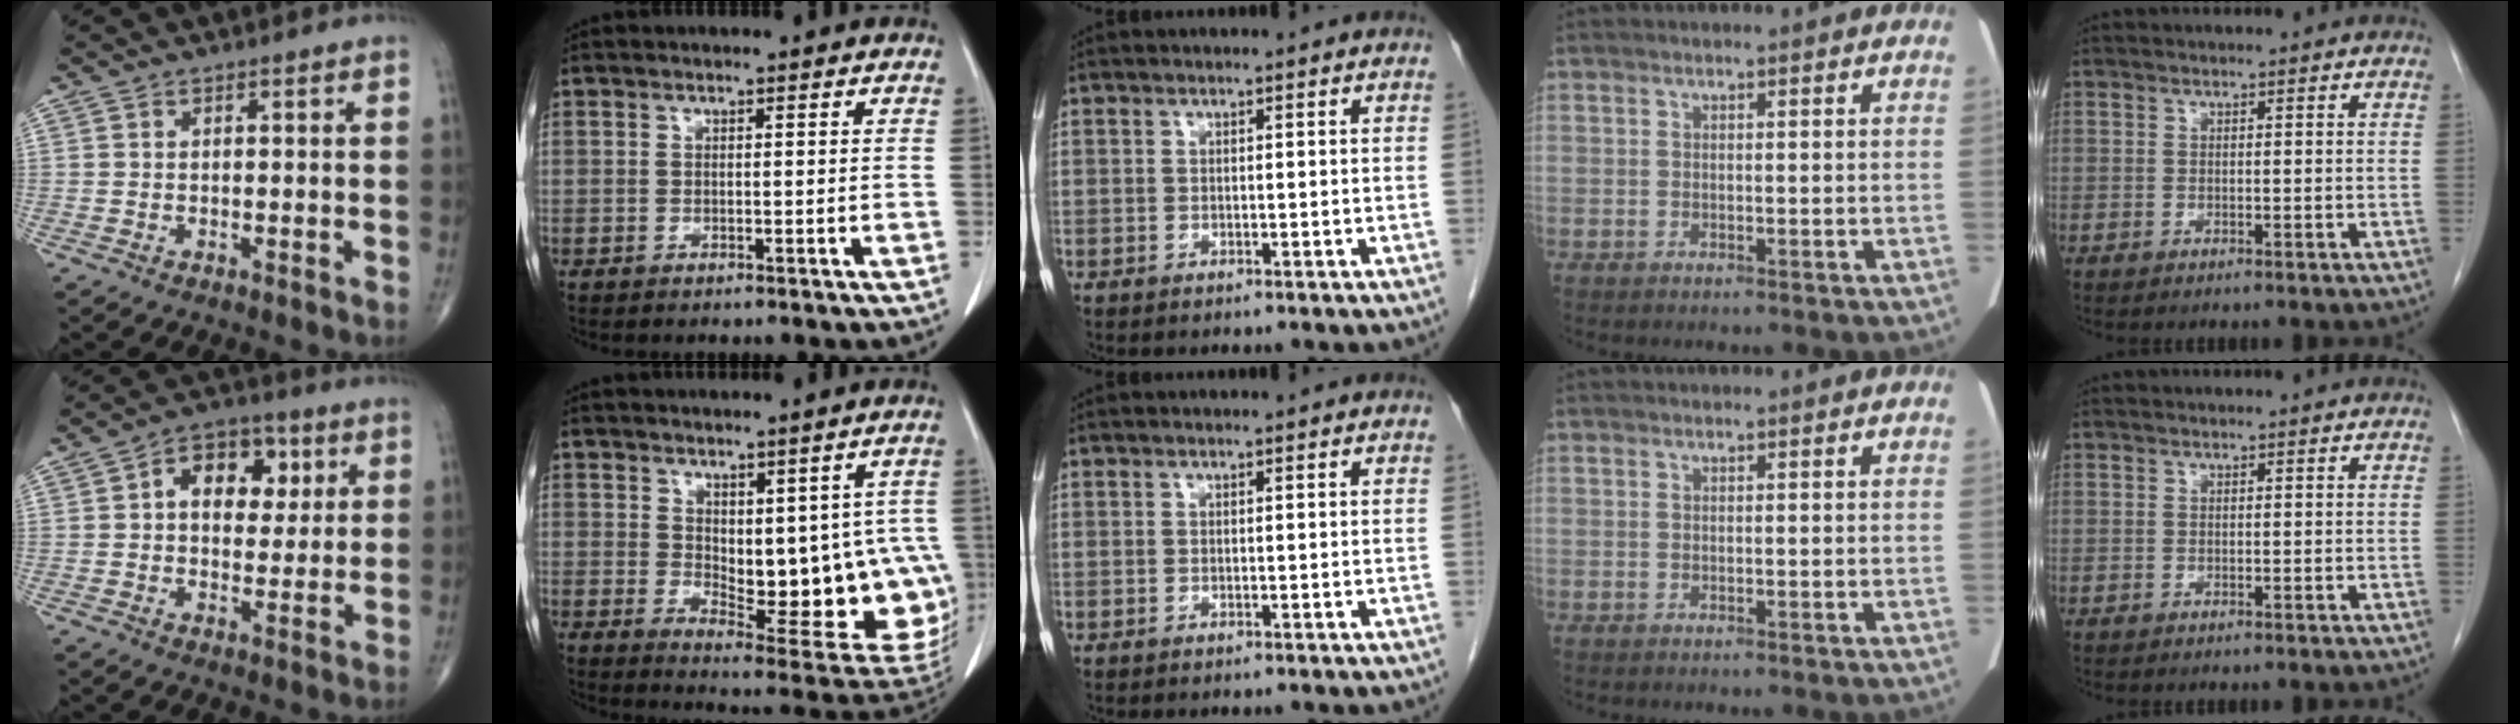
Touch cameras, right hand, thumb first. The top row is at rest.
{"thumb": {"total": 11.1, "force": [2.7, 7.5, 7.7], "torque": [-0.072, 0.009, 0.037]}, "index": {"total": 15.6, "force": [0.8, 7.1, 13.8], "torque": [-0.153, -0.015, 0.032]}}